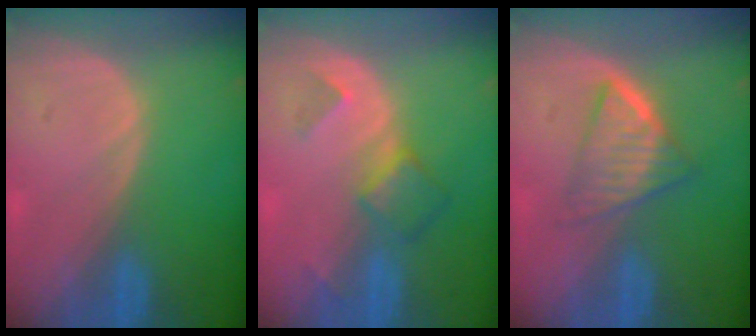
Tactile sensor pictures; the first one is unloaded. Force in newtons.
{"total": 4.9, "press": 4.4, "slide": 2.1}
{"total": 6.5, "press": 5.5, "slide": 3.5}